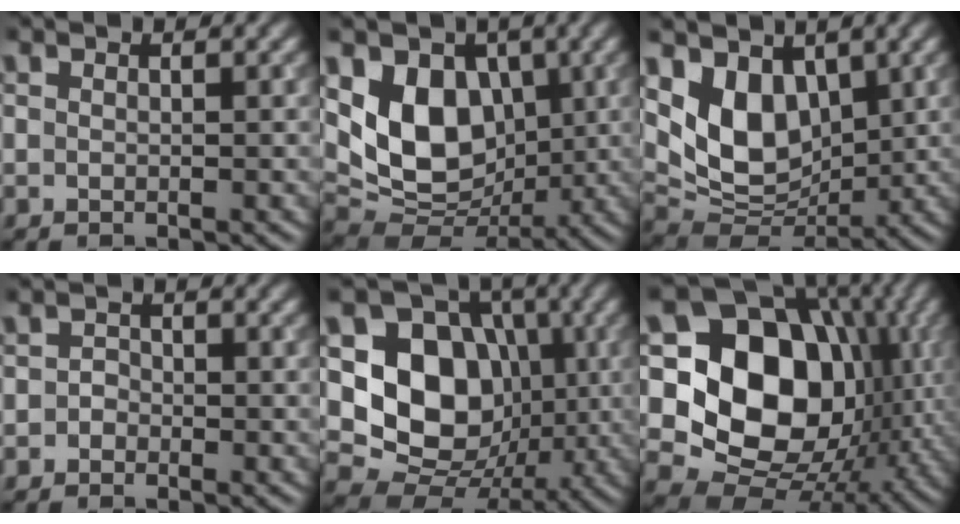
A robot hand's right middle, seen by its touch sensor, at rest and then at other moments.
{"total": 8.3, "force": [1.6, 6.1, 5.3], "torque": [-0.092, -0.018, 0.027]}
{"total": 7.0, "force": [2.4, 4.8, 4.5], "torque": [-0.085, -0.021, 0.044]}
{"total": 0.9, "force": [-0.5, 0.8, 0.2], "torque": [-0.002, 0.001, -0.010]}
{"total": 10.4, "force": [0.5, 8.4, 6.1], "torque": [-0.103, -0.009, -0.001]}
{"total": 16.8, "force": [1.4, 12.9, 10.8], "torque": [-0.178, 0.001, 0.018]}